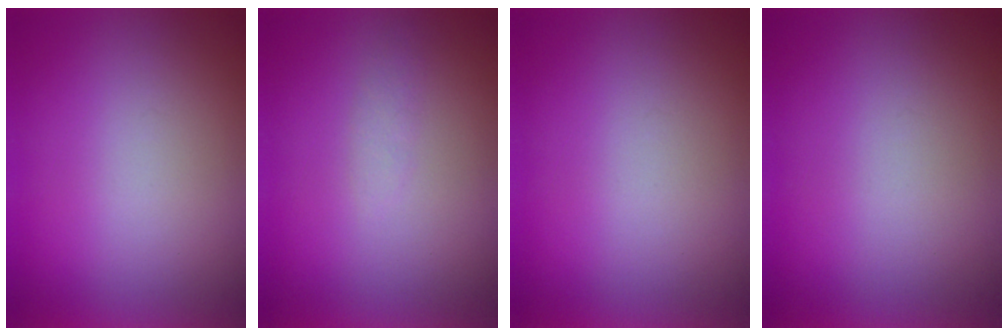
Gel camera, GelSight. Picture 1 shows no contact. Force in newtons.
{"total": 1.3}
{"total": 0.0}
{"total": 0.0}